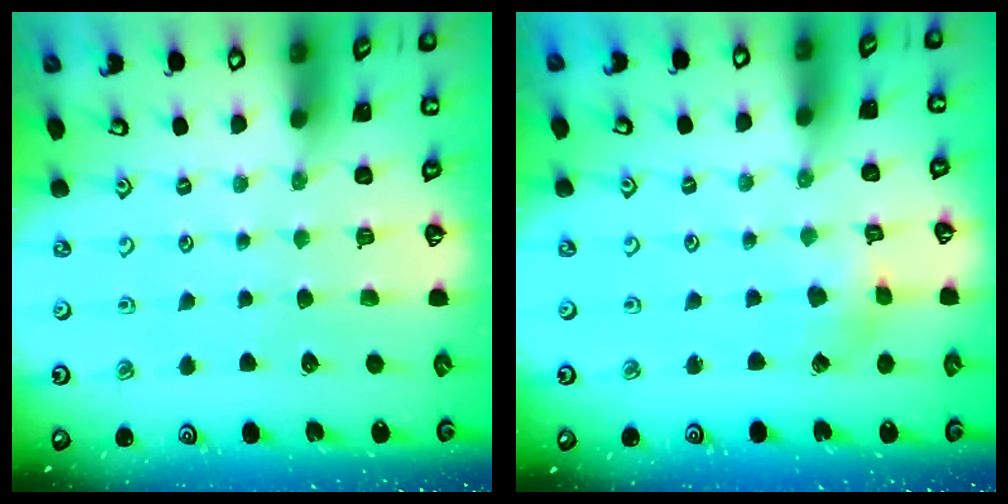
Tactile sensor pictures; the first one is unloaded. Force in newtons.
{"total": 2.0, "press": 2.0, "slide": 0.3}